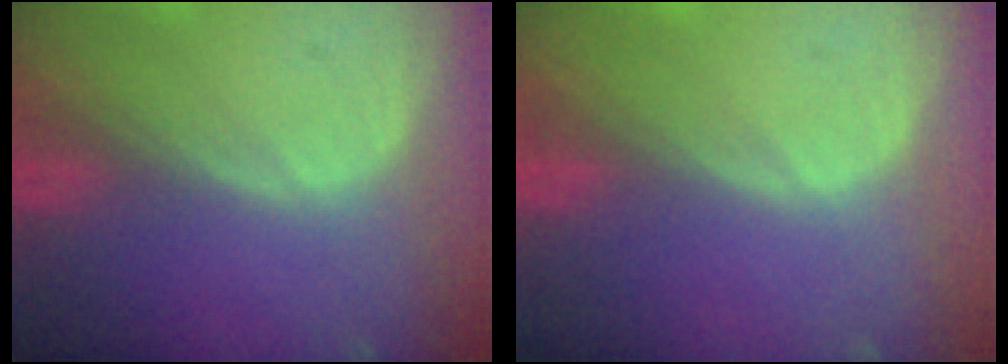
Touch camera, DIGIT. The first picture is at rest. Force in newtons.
{"total": 0.0}